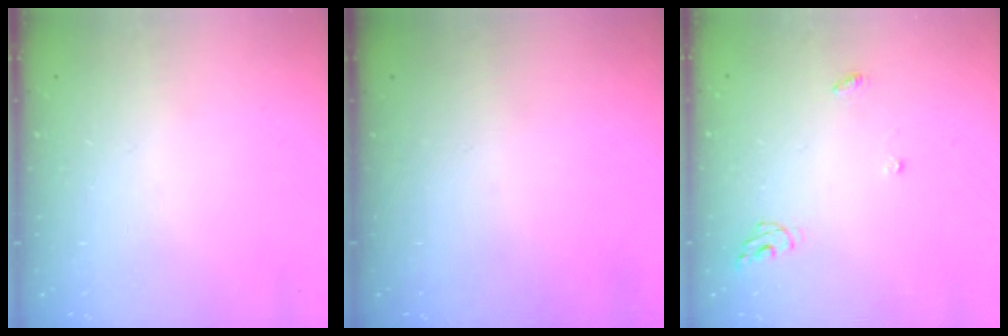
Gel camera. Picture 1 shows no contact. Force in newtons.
{"total": 0.0}
{"total": 4.9, "press": 4.9, "slide": 0.4}